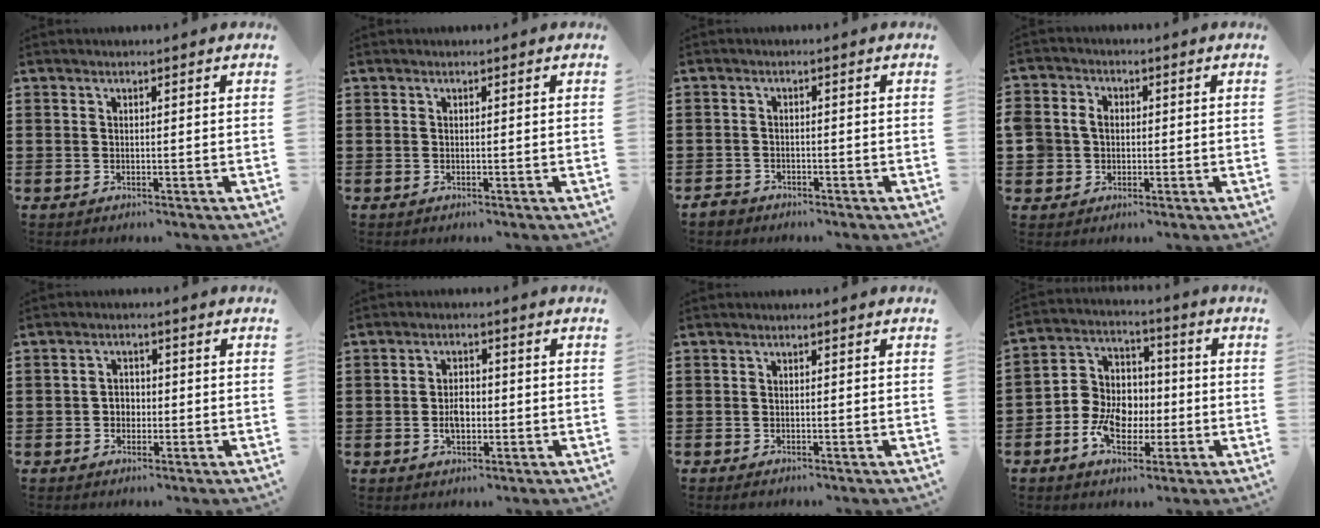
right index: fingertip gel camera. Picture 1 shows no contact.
{"total": 0.0}
{"total": 1.8, "force": [-1.6, 0.8, 0.1], "torque": [-0.007, 0.004, -0.035]}
{"total": 3.9, "force": [-0.2, 3.7, 1.1], "torque": [-0.044, 0.012, -0.007]}
{"total": 2.0, "force": [-0.7, 1.7, 0.9], "torque": [-0.021, 0.005, -0.017]}
{"total": 3.4, "force": [-0.6, 2.1, 2.6], "torque": [-0.042, 0.002, -0.013]}
{"total": 0.8, "force": [-0.7, 0.3, 0.2], "torque": [-0.004, -0.002, -0.014]}
{"total": 8.6, "force": [-2.5, 6.8, 4.5], "torque": [-0.104, 0.017, -0.048]}